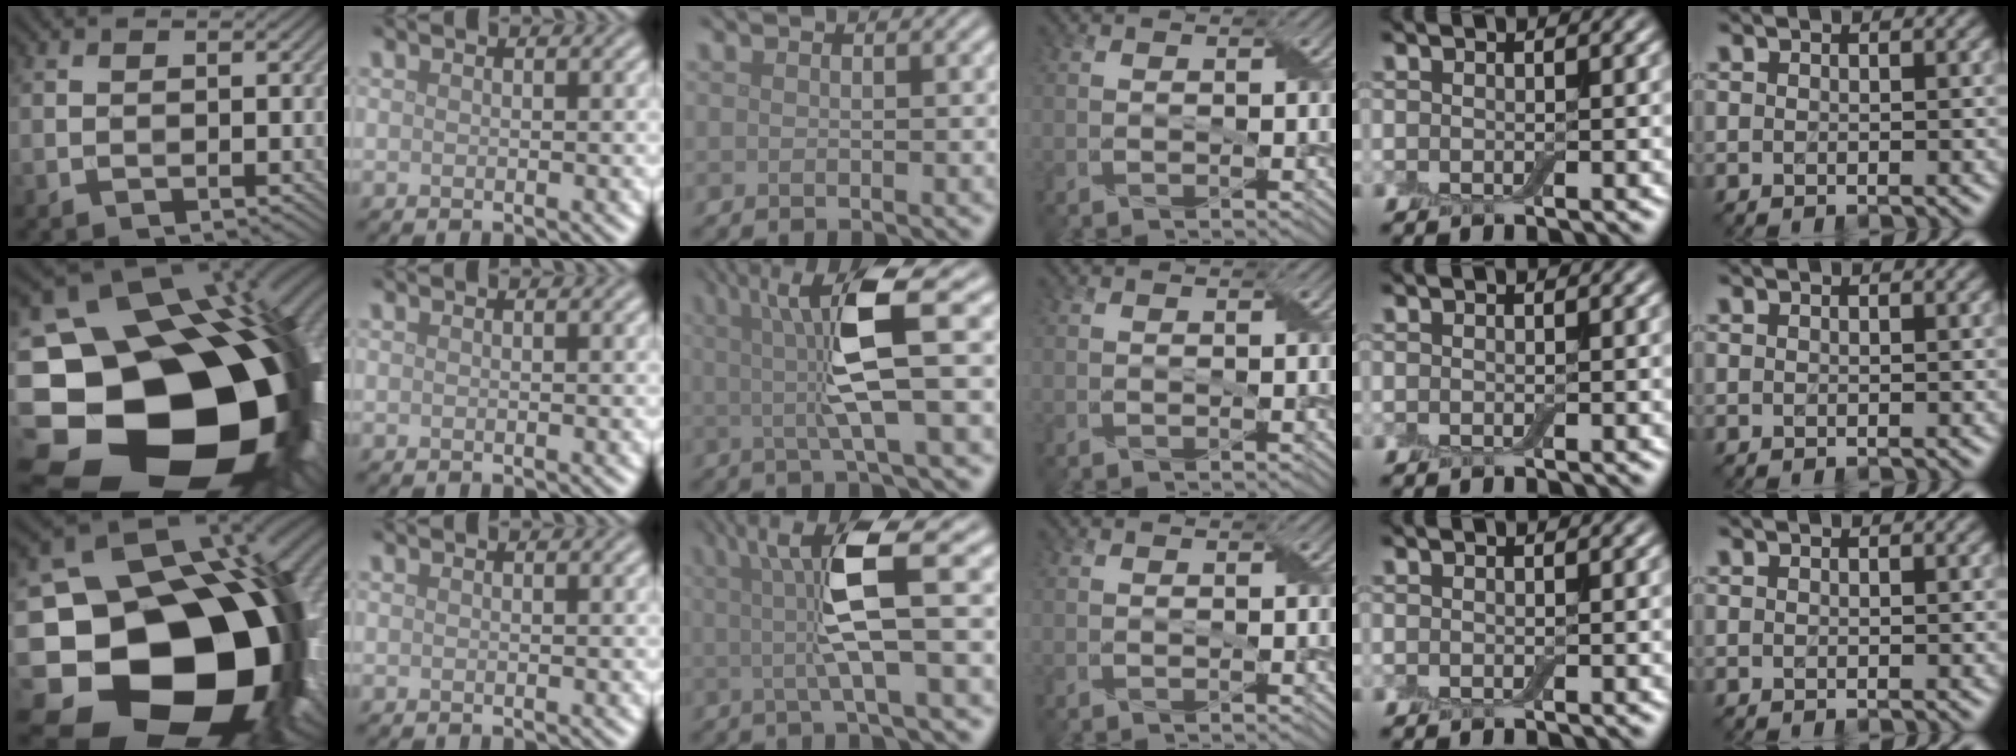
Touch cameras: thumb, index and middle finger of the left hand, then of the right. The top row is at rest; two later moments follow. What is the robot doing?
{"motion": "wrap", "object": "adhesive wrap"}